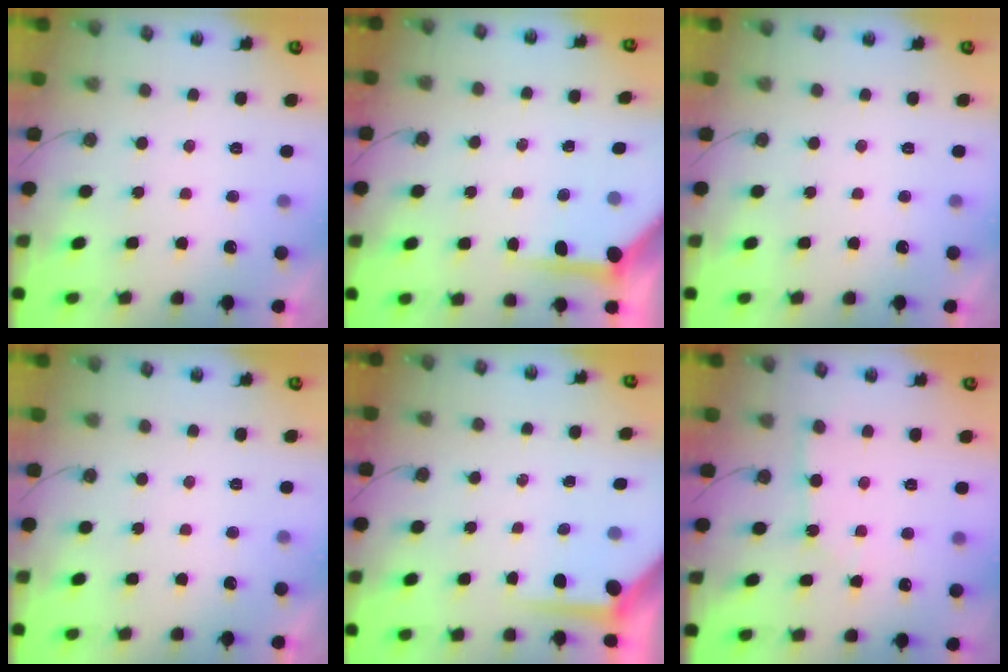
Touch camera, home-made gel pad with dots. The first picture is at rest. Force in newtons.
{"total": 8.3, "press": 8.3, "slide": 0.6}
{"total": 0.0}
{"total": 0.0}
{"total": 5.6, "press": 5.6, "slide": 0.5}
{"total": 2.2, "press": 2.2, "slide": 0.3}